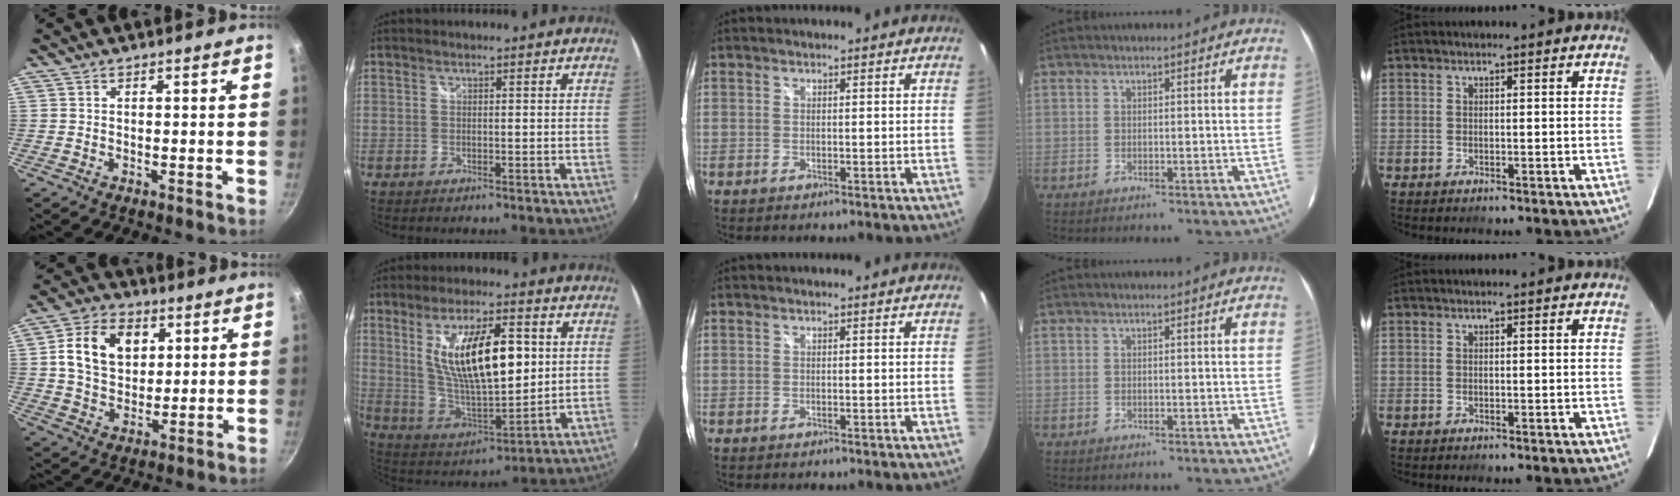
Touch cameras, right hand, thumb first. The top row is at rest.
{"thumb": {"total": 12.7, "force": [3.3, 9.4, 7.9], "torque": [-0.117, 0.000, 0.050]}, "index": {"total": 18.5, "force": [4.4, 6.7, 16.7], "torque": [-0.295, -0.003, 0.091]}}